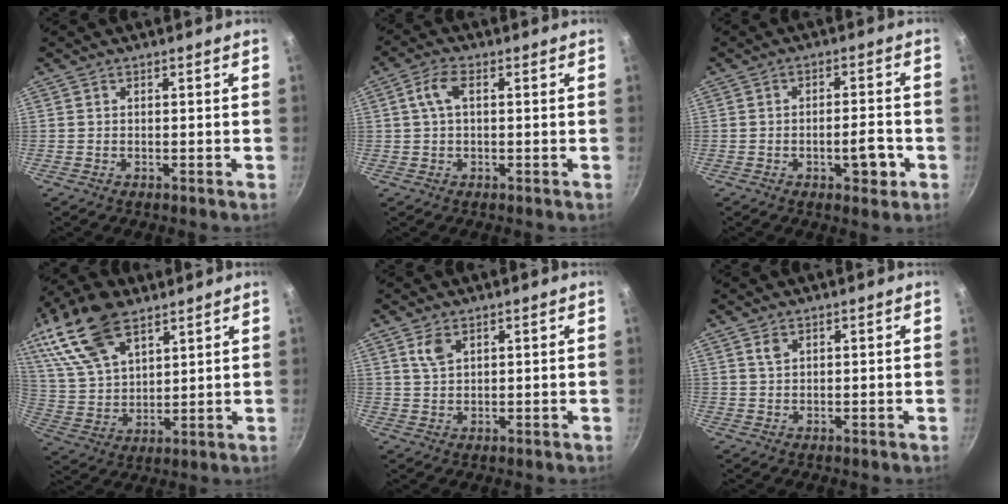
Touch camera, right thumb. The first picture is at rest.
{"total": 4.4, "force": [0.8, 2.1, 3.8], "torque": [-0.081, 0.013, 0.013]}
{"total": 6.0, "force": [-2.2, 2.4, 5.0], "torque": [-0.061, 0.014, -0.030]}
{"total": 18.0, "force": [10.4, 9.5, 11.2], "torque": [-0.209, -0.018, 0.208]}
{"total": 3.4, "force": [1.8, 1.8, 2.2], "torque": [-0.039, -0.006, 0.038]}
{"total": 1.7, "force": [0.9, 0.9, 1.1], "torque": [-0.020, -0.004, 0.019]}